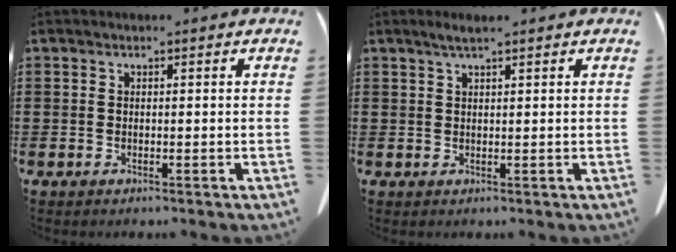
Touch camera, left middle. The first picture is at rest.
{"total": 1.8, "force": [1.2, 0.1, 1.4], "torque": [-0.028, 0.000, 0.022]}